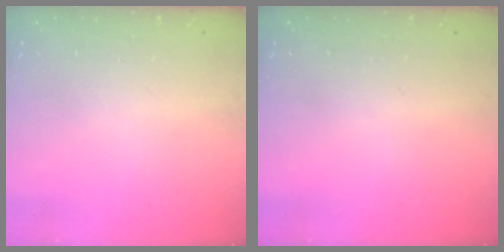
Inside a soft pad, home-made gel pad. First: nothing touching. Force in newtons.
{"total": 0.0}